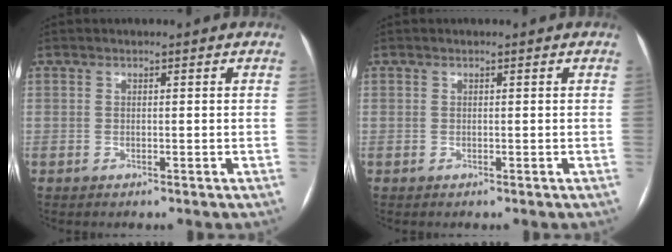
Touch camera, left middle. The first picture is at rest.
{"total": 0.0}